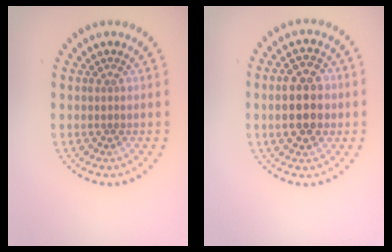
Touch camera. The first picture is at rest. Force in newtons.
{"total": 5.2, "press": 5.2, "slide": 0.4}